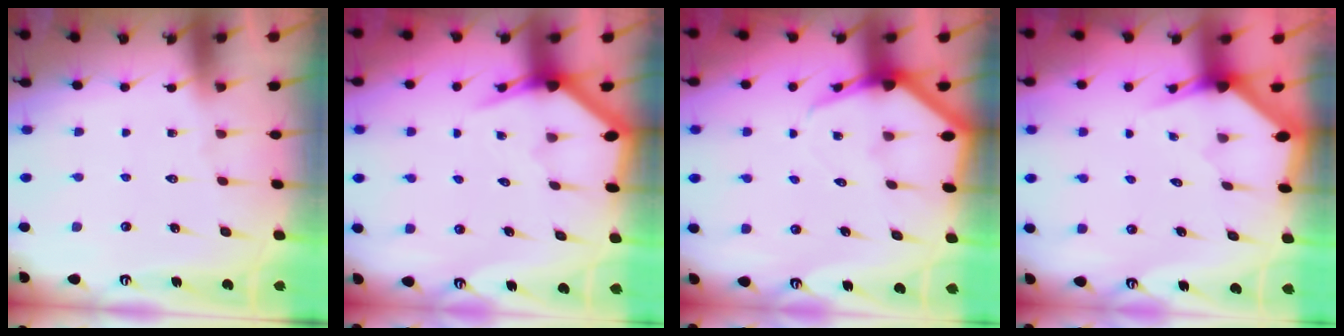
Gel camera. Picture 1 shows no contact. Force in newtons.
{"total": 3.7, "press": 3.6, "slide": 0.6}
{"total": 5.0, "press": 5.0, "slide": 0.6}
{"total": 2.8, "press": 2.8, "slide": 0.1}